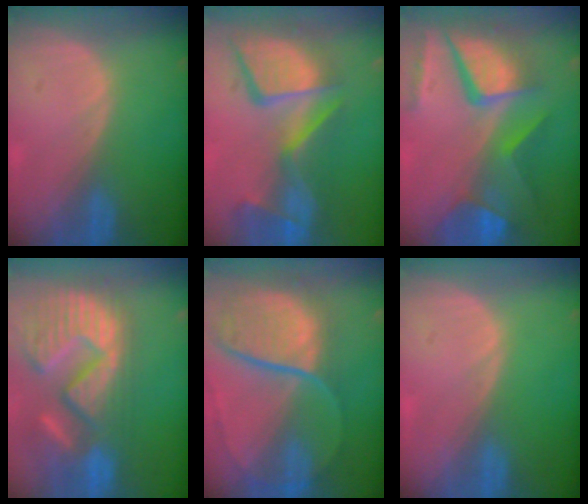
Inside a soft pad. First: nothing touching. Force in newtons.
{"total": 13.8, "press": 11.3, "slide": 8.0}
{"total": 12.0, "press": 9.9, "slide": 6.8}
{"total": 15.4, "press": 12.7, "slide": 8.7}
{"total": 11.4, "press": 9.4, "slide": 6.4}
{"total": 0.0}